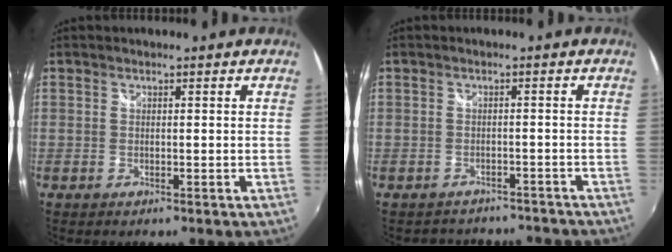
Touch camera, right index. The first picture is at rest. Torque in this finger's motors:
{"motor_torque": [0.01, 0.01, -0.01, 0.00]}